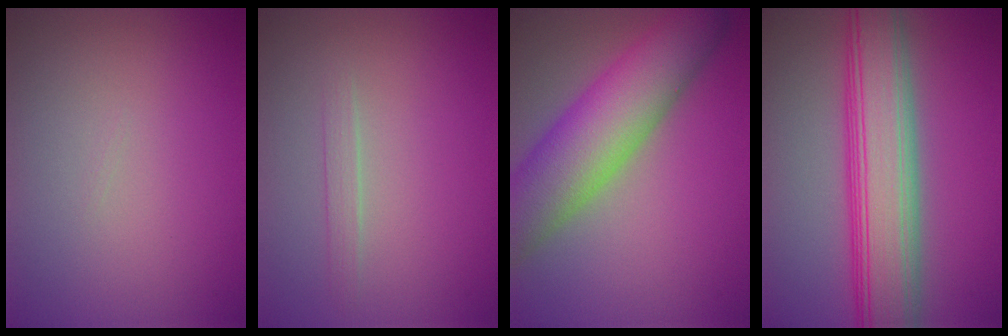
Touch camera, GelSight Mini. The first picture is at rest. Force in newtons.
{"total": 1.1, "press": 1.1, "slide": 0.1}
{"total": 9.7, "press": 9.7, "slide": 0.4}
{"total": 9.2, "press": 9.2, "slide": 0.3}